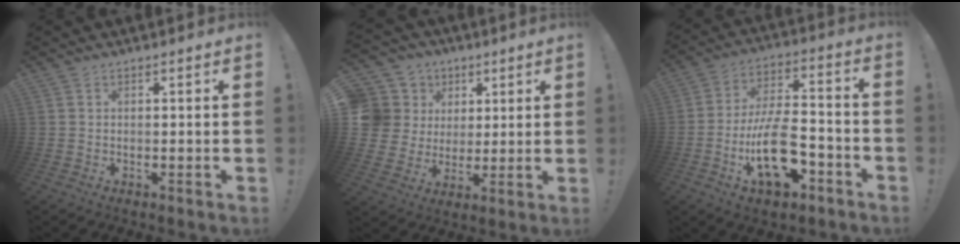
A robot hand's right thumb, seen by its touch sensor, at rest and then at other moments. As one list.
[{"total": 12.2, "force": [3.6, 10.9, 4.0], "torque": [-0.076, -0.011, 0.086]}, {"total": 19.4, "force": [-7.2, 9.6, 15.2], "torque": [-0.274, 0.046, -0.115]}]